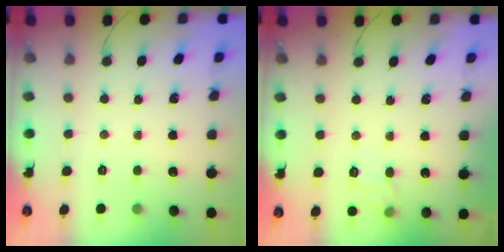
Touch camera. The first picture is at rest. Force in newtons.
{"total": 7.5, "press": 7.3, "slide": 2.0}